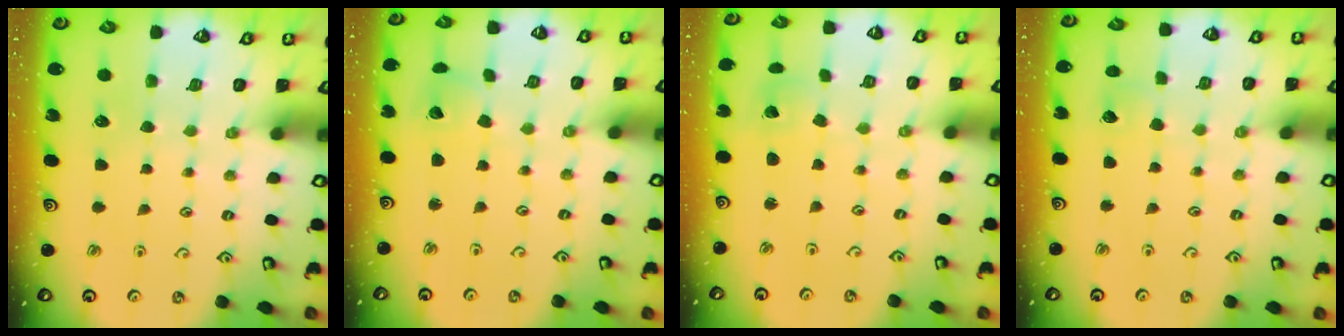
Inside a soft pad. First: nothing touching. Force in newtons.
{"total": 2.1, "press": 2.1, "slide": 0.3}
{"total": 1.9, "press": 1.9, "slide": 0.2}
{"total": 2.4, "press": 2.4, "slide": 0.2}